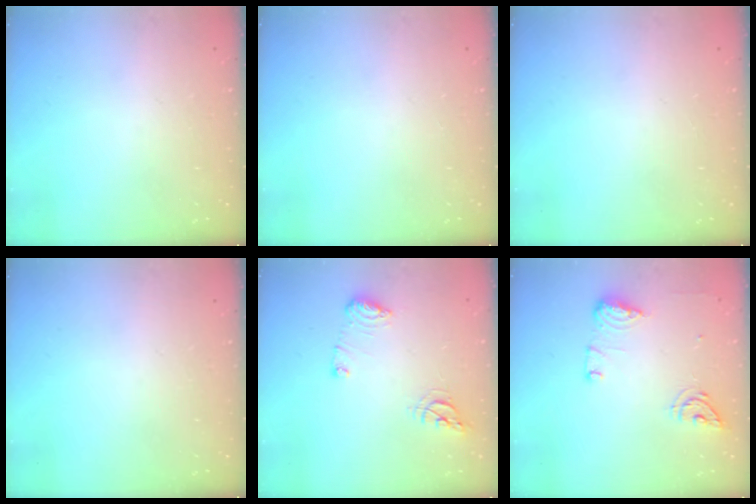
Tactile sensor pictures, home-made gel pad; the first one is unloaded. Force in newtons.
{"total": 0.0}
{"total": 0.0}
{"total": 0.0}
{"total": 9.6, "press": 9.6, "slide": 1.1}
{"total": 11.7, "press": 11.5, "slide": 2.3}